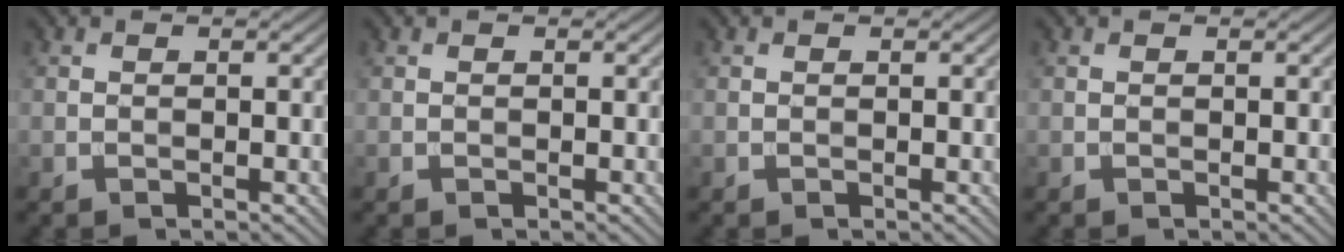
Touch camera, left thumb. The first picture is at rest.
{"total": 0.0}
{"total": 0.0}
{"total": 0.0}